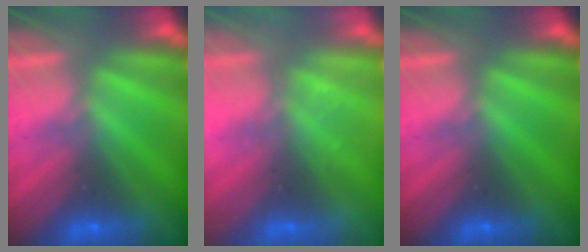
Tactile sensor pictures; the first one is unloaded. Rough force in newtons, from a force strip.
{"total": 2.3}
{"total": 0.0}